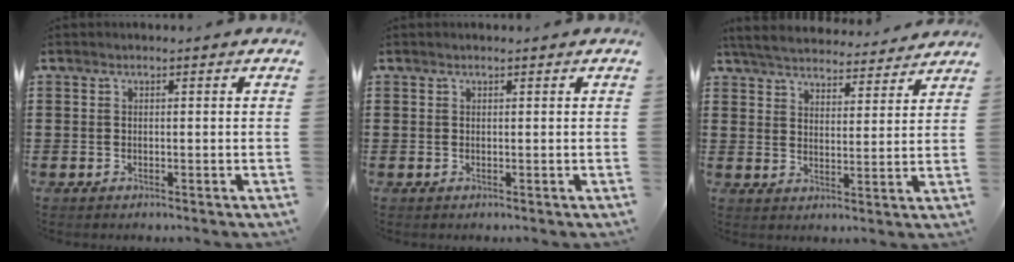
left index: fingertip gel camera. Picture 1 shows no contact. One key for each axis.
{"total": 0.0}
{"total": 5.0, "fx": 4.9, "fy": 0.5, "fz": 0.9, "tx": -0.040, "ty": -0.028, "tz": 0.085}